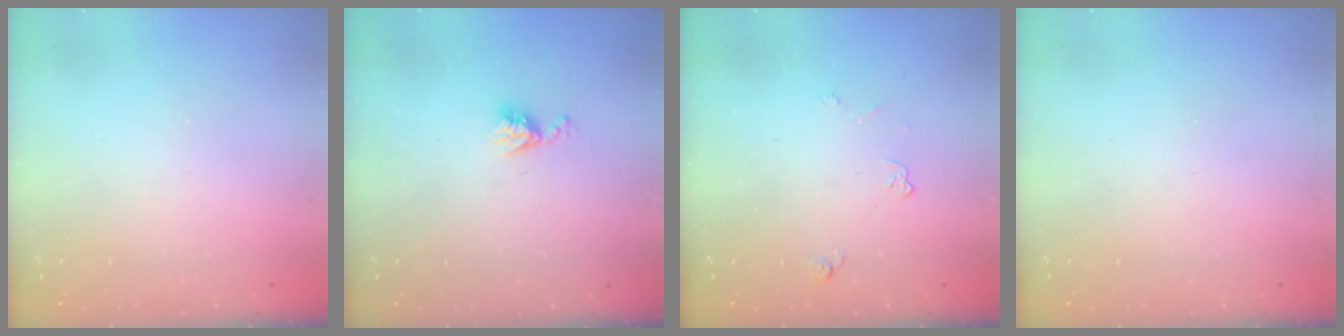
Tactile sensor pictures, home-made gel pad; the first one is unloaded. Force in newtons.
{"total": 5.8, "press": 5.7, "slide": 0.7}
{"total": 3.4, "press": 3.4, "slide": 0.6}
{"total": 0.0}